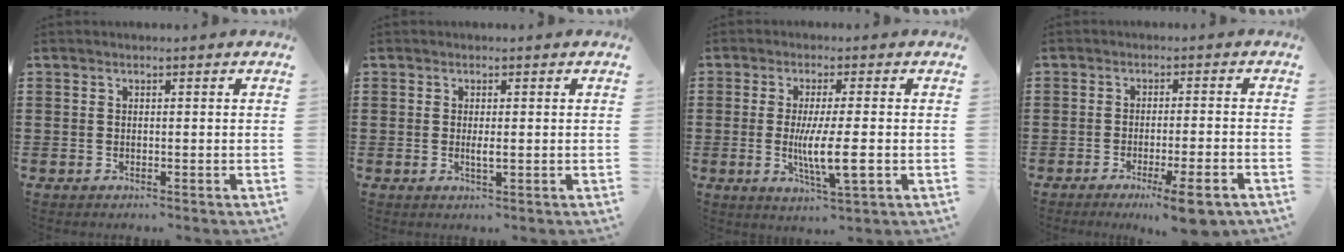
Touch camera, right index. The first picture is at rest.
{"total": 1.6, "force": [0.0, 0.3, 1.6], "torque": [-0.031, -0.004, -0.001]}
{"total": 7.6, "force": [-1.0, 1.1, 7.5], "torque": [-0.141, -0.013, -0.021]}
{"total": 5.4, "force": [-3.8, 0.2, 3.8], "torque": [-0.058, -0.010, -0.064]}